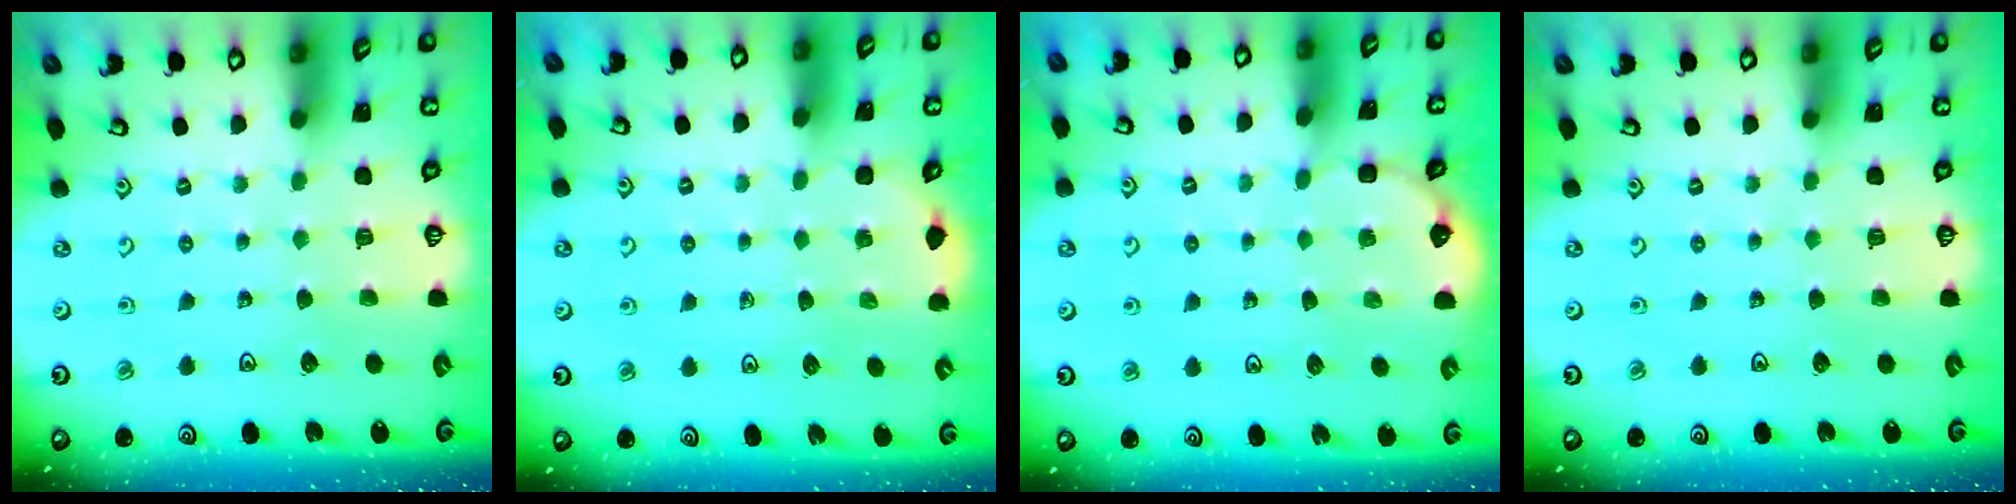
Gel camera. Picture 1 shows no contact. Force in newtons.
{"total": 1.5, "press": 1.2, "slide": 1.0}
{"total": 3.2, "press": 3.2, "slide": 0.2}
{"total": 0.0}